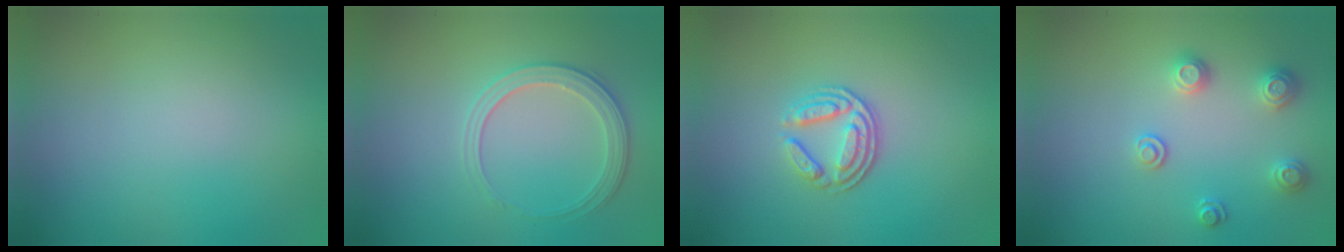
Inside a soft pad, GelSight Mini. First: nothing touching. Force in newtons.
{"total": 2.8, "press": 2.7, "slide": 0.8}
{"total": 3.4, "press": 2.6, "slide": 2.3}
{"total": 2.4, "press": 2.4, "slide": 0.4}